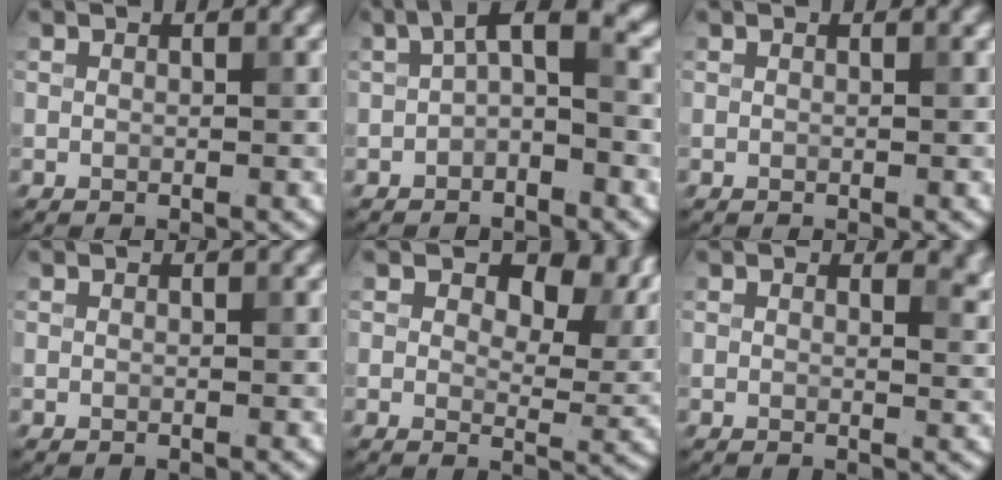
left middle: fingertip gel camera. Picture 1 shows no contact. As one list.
[{"total": 3.1, "force": [-0.5, 1.1, 2.9], "torque": [-0.046, 0.017, -0.018]}, {"total": 0.0}, {"total": 0.0}, {"total": 7.3, "force": [2.7, 4.3, 5.2], "torque": [-0.069, -0.010, 0.035]}, {"total": 2.0, "force": [1.2, 1.0, 1.2], "torque": [-0.013, -0.010, 0.015]}]